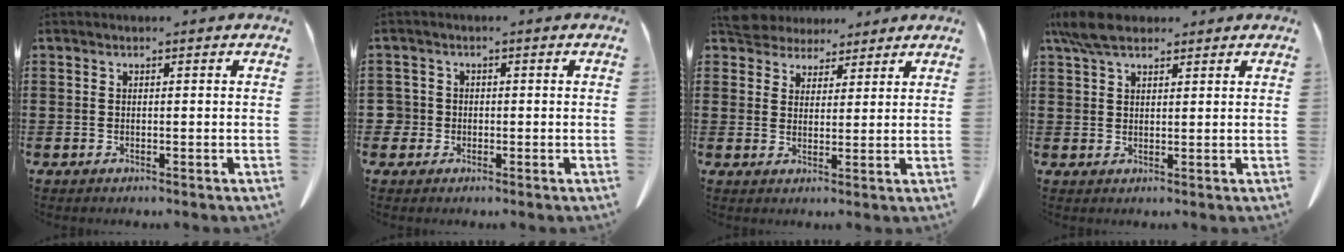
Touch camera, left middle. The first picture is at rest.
{"total": 2.0, "force": [-0.3, 1.9, 0.4], "torque": [-0.024, 0.001, -0.012]}
{"total": 5.2, "force": [4.8, 1.9, 0.5], "torque": [-0.031, -0.008, 0.091]}
{"total": 5.6, "force": [4.3, 2.3, 2.8], "torque": [-0.067, 0.003, 0.081]}